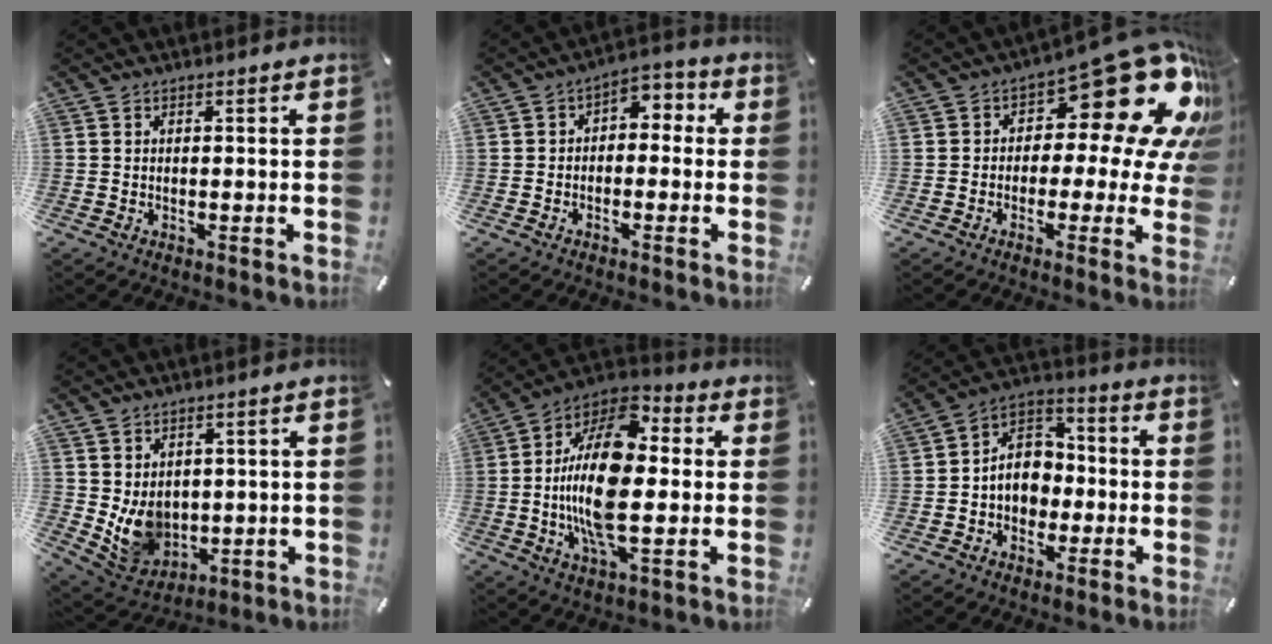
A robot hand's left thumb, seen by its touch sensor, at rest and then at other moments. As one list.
[{"total": 4.0, "force": [-1.5, 3.1, 2.1], "torque": [-0.030, 0.015, -0.033]}, {"total": 20.3, "force": [9.3, 9.5, 15.4], "torque": [-0.196, -0.067, 0.152]}, {"total": 9.4, "force": [1.3, 8.4, 3.9], "torque": [-0.093, -0.022, 0.031]}, {"total": 20.7, "force": [-0.5, 10.3, 18.0], "torque": [-0.362, -0.005, -0.011]}, {"total": 9.1, "force": [-1.5, 8.0, 4.0], "torque": [-0.084, 0.017, -0.028]}]